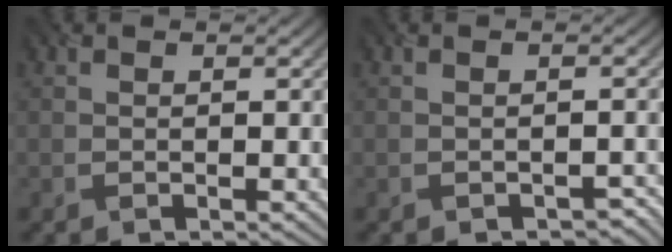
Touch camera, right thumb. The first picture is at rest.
{"total": 1.3, "force": [-1.3, 0.3, -0.2], "torque": [0.002, -0.010, -0.017]}